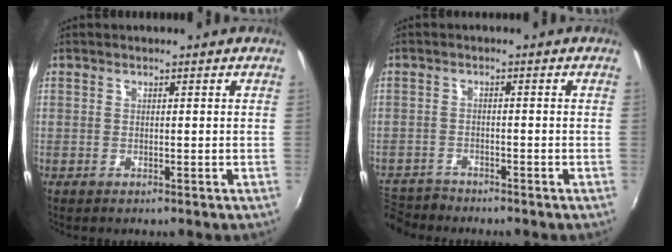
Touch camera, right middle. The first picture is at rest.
{"total": 6.3, "force": [-5.8, 2.2, 0.7], "torque": [-0.037, -0.003, -0.109]}